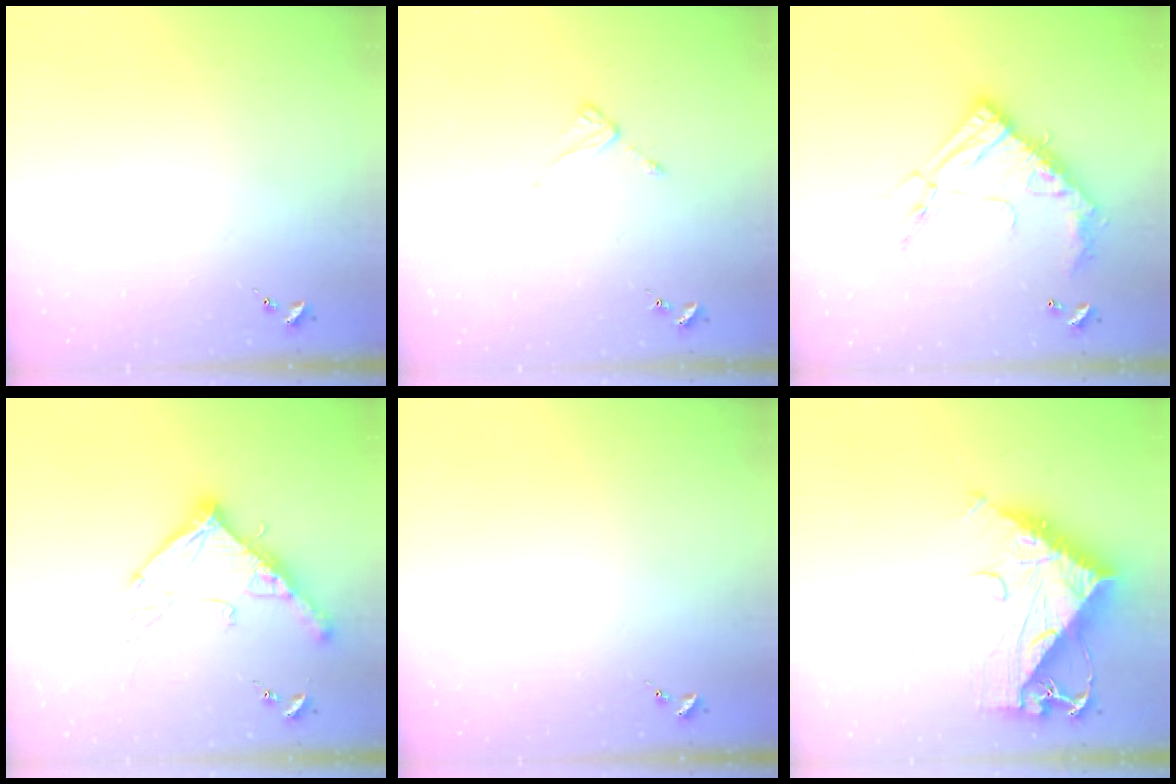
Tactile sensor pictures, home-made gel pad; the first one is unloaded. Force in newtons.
{"total": 2.0, "press": 1.9, "slide": 0.4}
{"total": 18.1, "press": 18.0, "slide": 1.7}
{"total": 16.2, "press": 16.1, "slide": 1.7}
{"total": 0.0}
{"total": 12.9, "press": 12.8, "slide": 1.2}